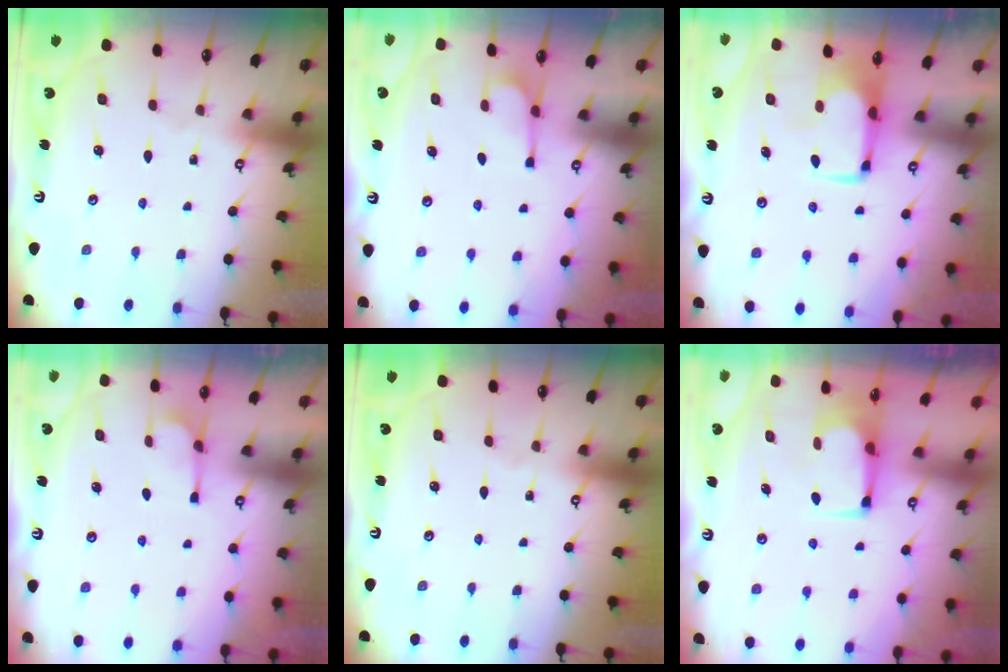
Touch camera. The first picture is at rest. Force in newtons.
{"total": 2.4, "press": 2.2, "slide": 1.0}
{"total": 1.7, "press": 1.6, "slide": 0.5}
{"total": 5.0, "press": 4.8, "slide": 1.3}
{"total": 0.0}
{"total": 2.2, "press": 2.2, "slide": 0.2}